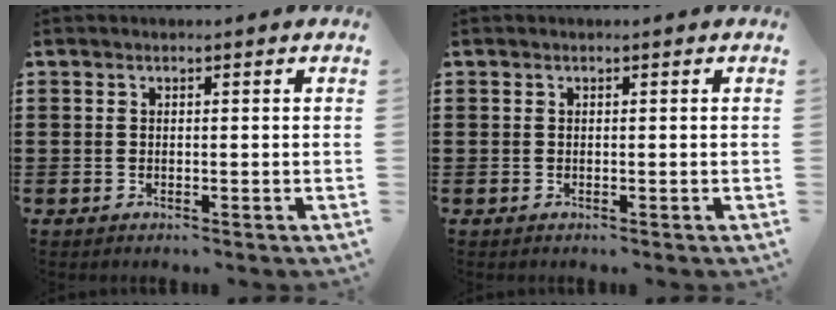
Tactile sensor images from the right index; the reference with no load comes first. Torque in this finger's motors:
{"motor_torque": [-0.01, 0.01, 0.00, 0.00]}